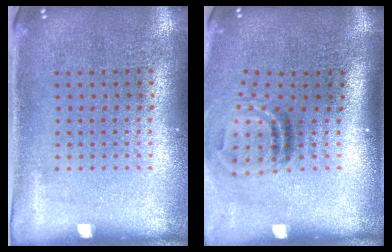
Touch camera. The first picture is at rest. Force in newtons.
{"total": 2.0, "press": 1.1, "slide": 1.6}